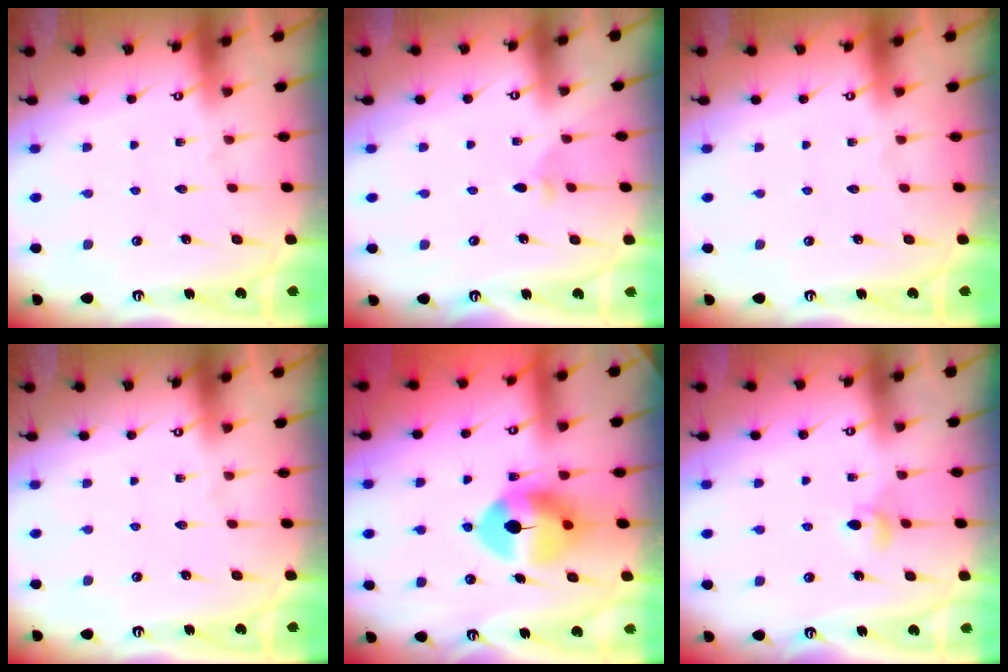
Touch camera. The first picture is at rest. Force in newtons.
{"total": 2.7, "press": 2.6, "slide": 0.9}
{"total": 0.0}
{"total": 0.0}
{"total": 11.2, "press": 11.1, "slide": 1.6}
{"total": 3.8, "press": 3.8, "slide": 0.6}